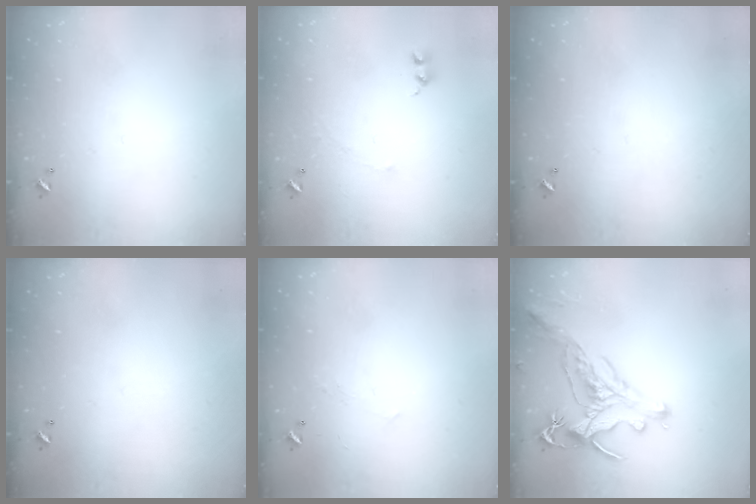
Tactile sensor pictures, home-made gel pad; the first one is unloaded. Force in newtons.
{"total": 2.0, "press": 1.9, "slide": 0.7}
{"total": 0.0}
{"total": 0.0}
{"total": 2.9, "press": 2.8, "slide": 0.4}
{"total": 1.2, "press": 0.9, "slide": 0.9}